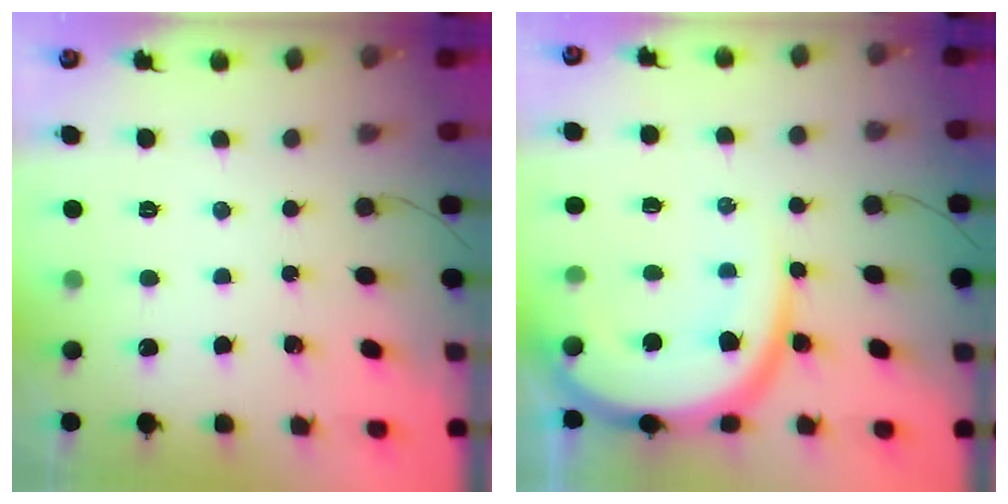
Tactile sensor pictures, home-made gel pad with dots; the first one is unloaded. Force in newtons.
{"total": 13.7, "press": 13.7, "slide": 1.4}